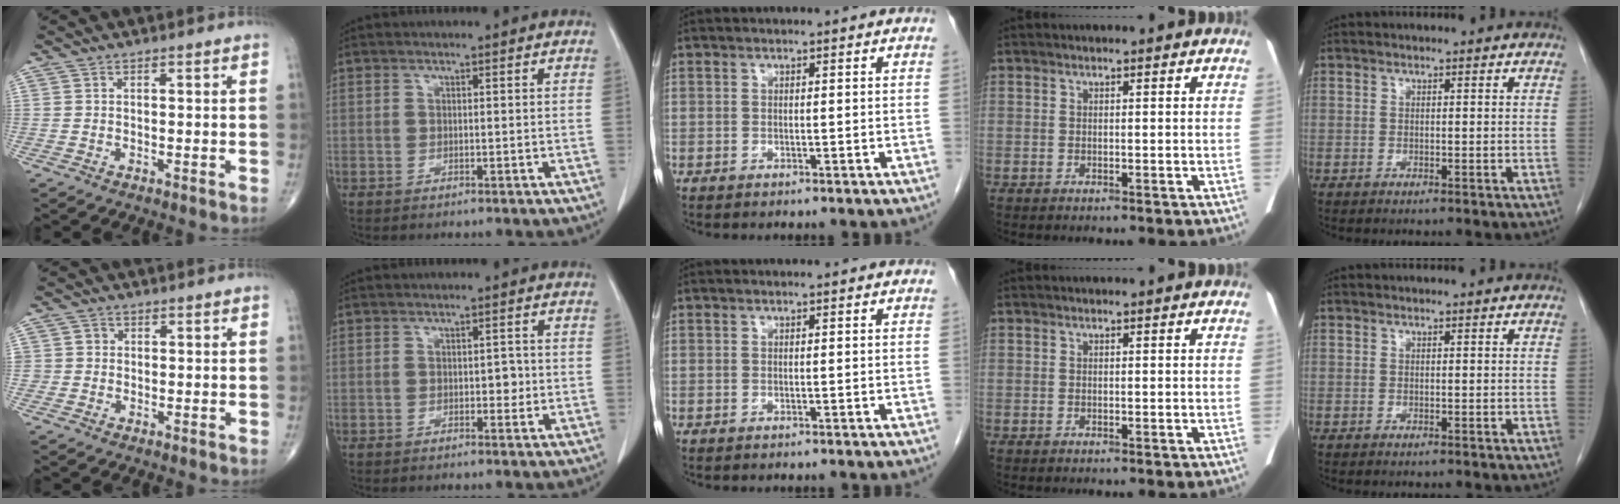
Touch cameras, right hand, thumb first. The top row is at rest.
{"thumb": {"total": 2.0, "force": [-0.1, 1.9, 0.2], "torque": [0.012, 0.007, -0.005]}, "index": {"total": 1.5, "force": [-0.3, 1.0, 1.2], "torque": [-0.009, 0.005, -0.002]}}